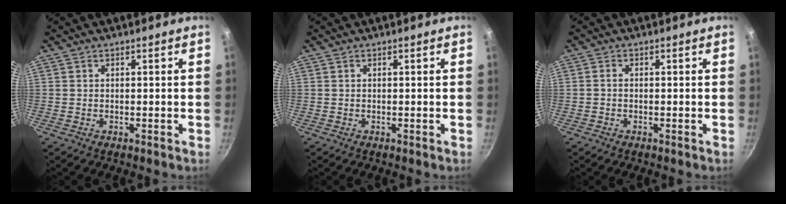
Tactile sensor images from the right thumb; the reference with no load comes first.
{"total": 0.0}
{"total": 0.8, "force": [-0.2, 0.6, 0.5], "torque": [-0.010, 0.005, -0.005]}